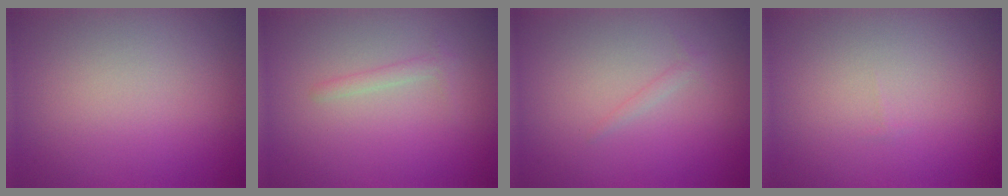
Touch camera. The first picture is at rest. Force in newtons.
{"total": 1.0, "press": 1.0, "slide": 0.0}
{"total": 0.6, "press": 0.6, "slide": 0.1}
{"total": 0.0}